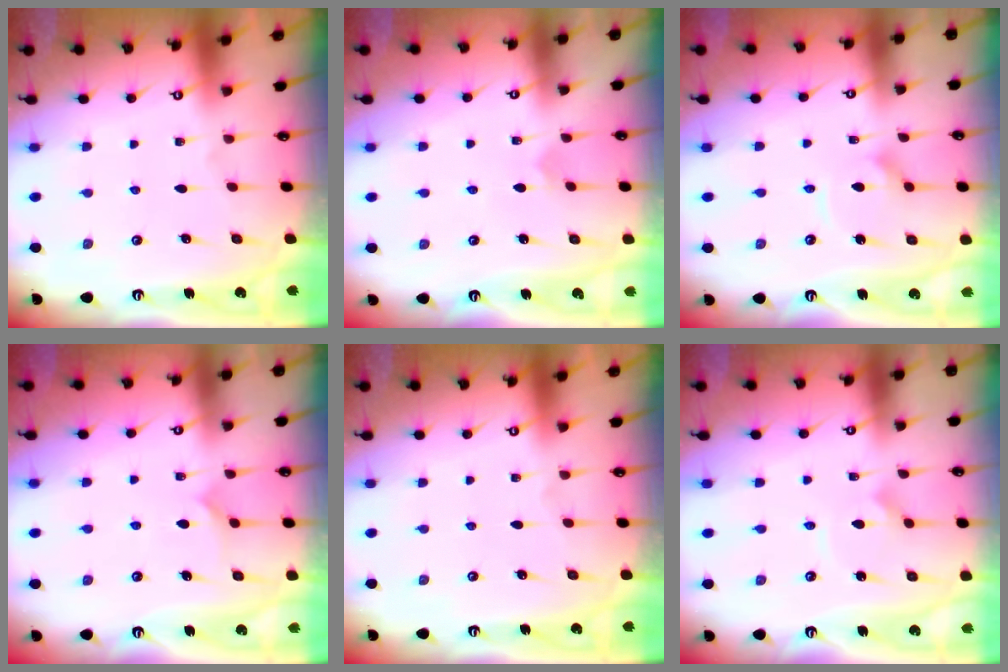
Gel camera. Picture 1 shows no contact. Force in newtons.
{"total": 3.0, "press": 3.0, "slide": 0.2}
{"total": 6.5, "press": 6.5, "slide": 0.6}
{"total": 6.1, "press": 6.1, "slide": 0.5}
{"total": 0.0}
{"total": 2.2, "press": 2.2, "slide": 0.1}